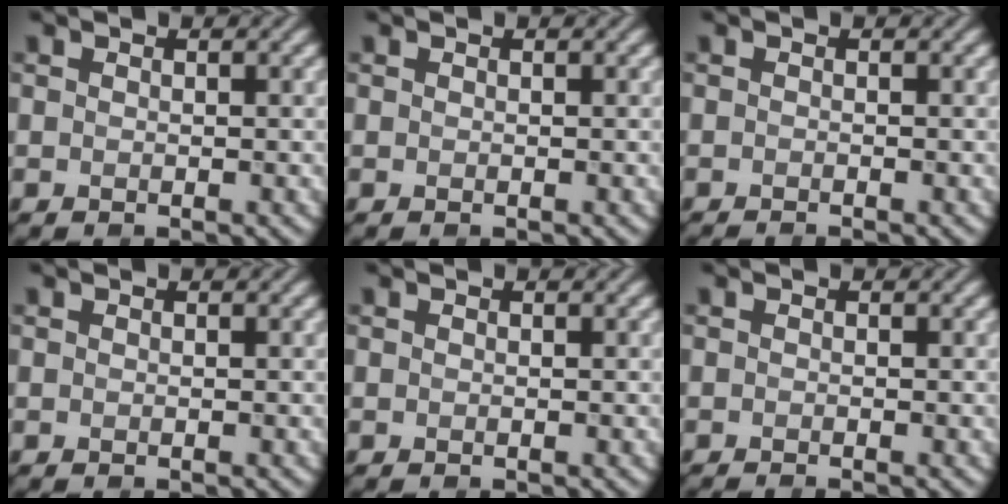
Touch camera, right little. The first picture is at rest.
{"total": 0.0}
{"total": 1.2, "force": [-1.0, 0.3, 0.6], "torque": [0.002, -0.007, -0.020]}
{"total": 0.0}
{"total": 0.0}
{"total": 1.0, "force": [-0.7, 0.3, 0.7], "torque": [0.001, -0.006, -0.014]}